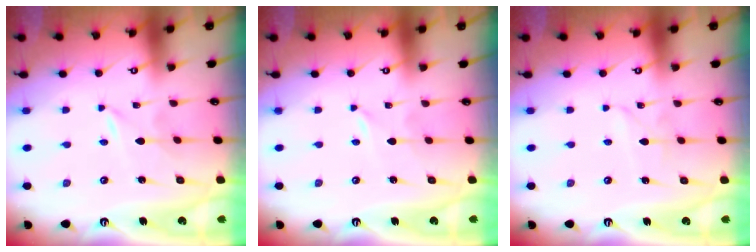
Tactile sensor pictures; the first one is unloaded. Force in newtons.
{"total": 0.0}
{"total": 1.7, "press": 1.7, "slide": 0.2}